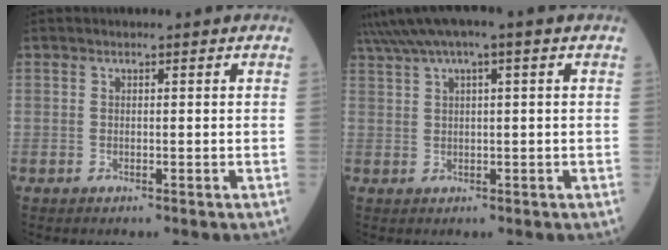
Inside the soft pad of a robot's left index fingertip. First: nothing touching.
{"total": 6.8, "force": [4.0, 0.5, 5.4], "torque": [-0.106, 0.038, 0.072]}